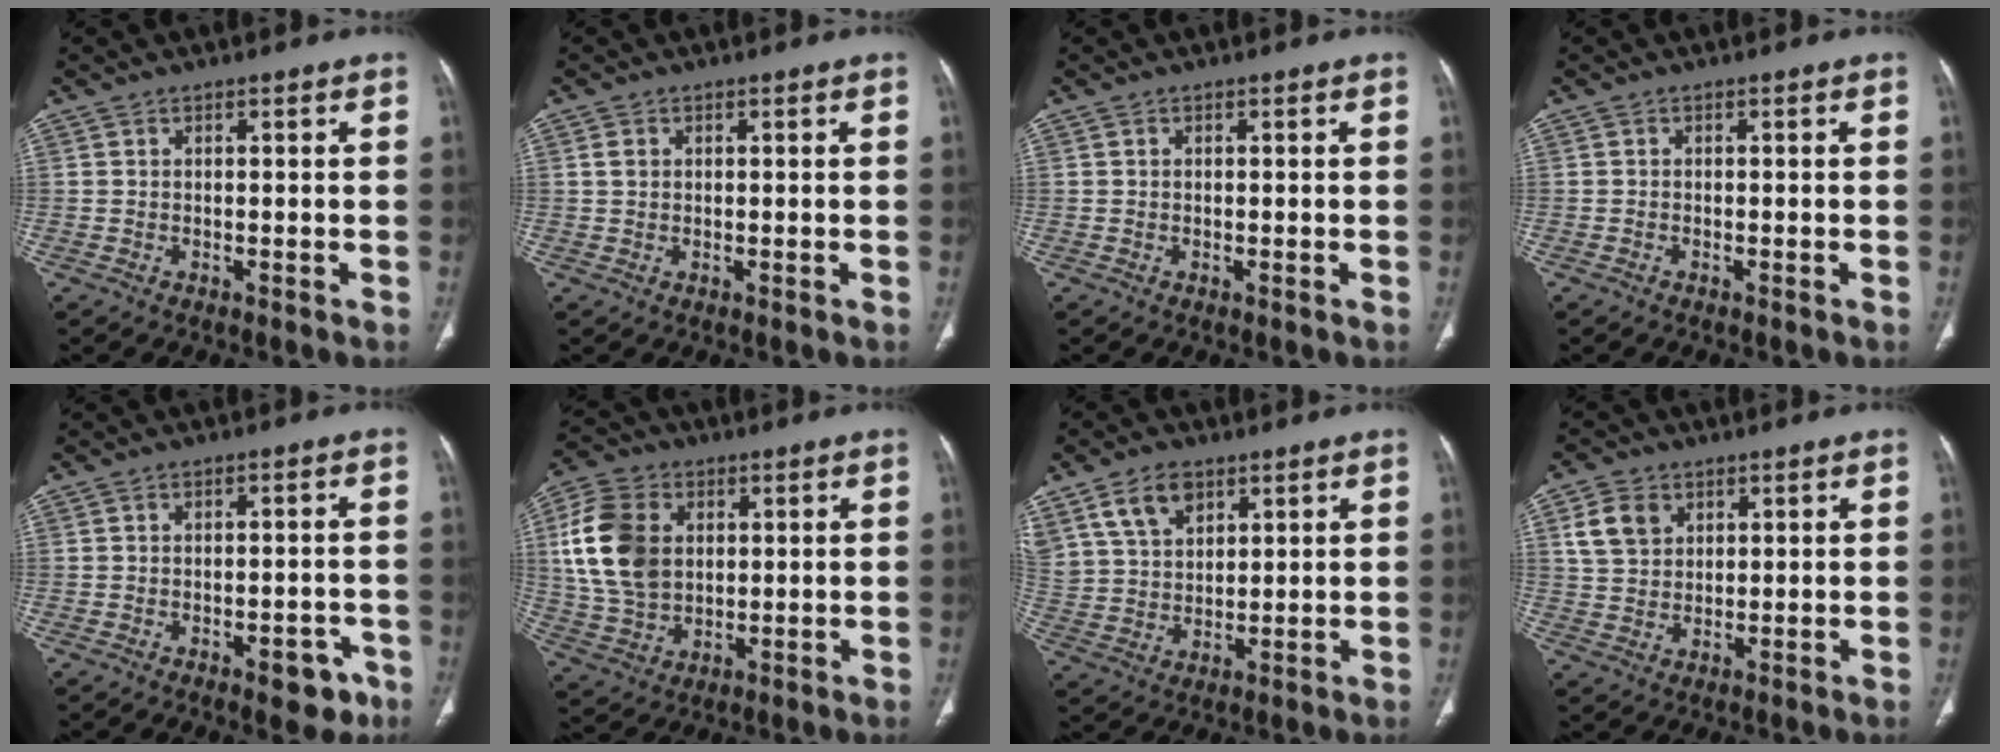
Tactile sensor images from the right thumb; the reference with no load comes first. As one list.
[{"total": 1.2, "force": [0.3, 1.0, 0.7], "torque": [-0.013, 0.001, 0.007]}, {"total": 0.0}, {"total": 0.0}, {"total": 5.3, "force": [-2.9, 2.6, 3.6], "torque": [-0.021, 0.017, -0.032]}, {"total": 15.0, "force": [3.0, 10.9, 9.8], "torque": [-0.179, -0.001, 0.061]}, {"total": 9.4, "force": [5.5, 5.8, 4.9], "torque": [-0.079, -0.017, 0.115]}, {"total": 6.6, "force": [2.8, 5.0, 3.3], "torque": [-0.046, -0.003, 0.056]}]